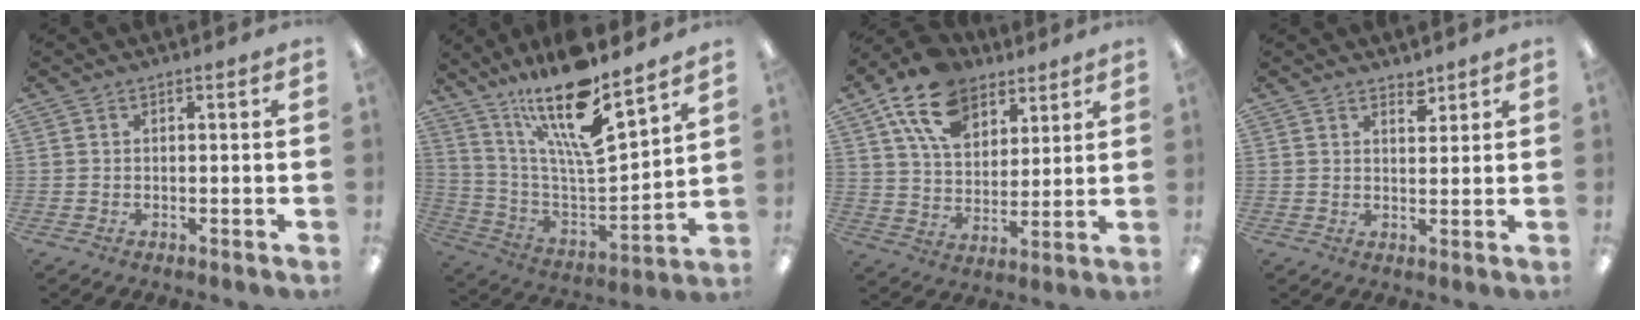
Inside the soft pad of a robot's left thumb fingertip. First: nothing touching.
{"total": 19.7, "force": [14.7, 4.2, 12.4], "torque": [-0.230, -0.099, 0.248]}
{"total": 15.8, "force": [9.9, 9.7, 7.6], "torque": [-0.140, -0.035, 0.185]}
{"total": 3.1, "force": [2.6, 1.3, 1.0], "torque": [0.001, -0.017, 0.043]}